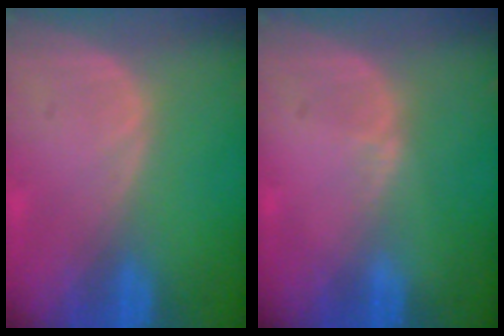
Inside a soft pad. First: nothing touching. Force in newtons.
{"total": 0.6, "press": 0.6, "slide": 0.2}